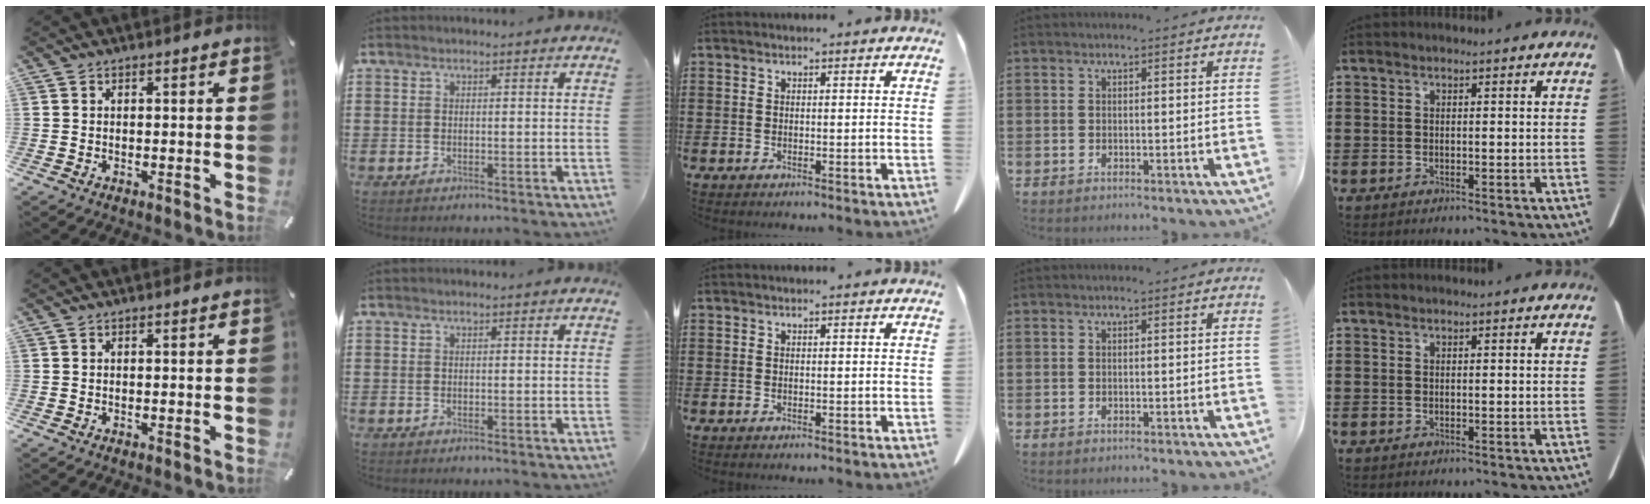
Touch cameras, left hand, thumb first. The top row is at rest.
{}